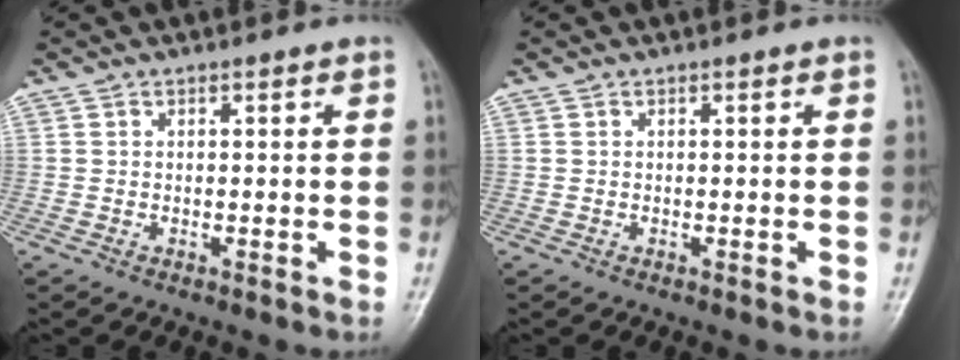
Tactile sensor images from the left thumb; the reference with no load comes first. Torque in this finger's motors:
{"motor_torque": [-0.05, 0.05, -0.07, -0.04, 0.00]}